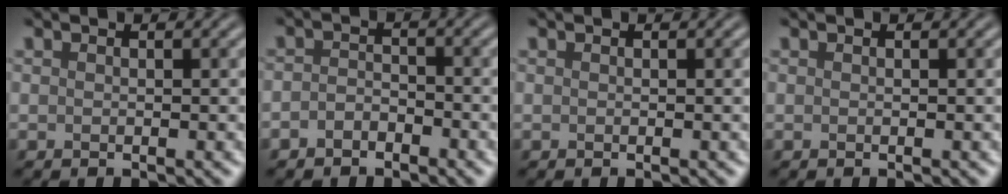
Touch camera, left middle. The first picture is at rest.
{"total": 1.8, "force": [-1.2, 1.1, 0.7], "torque": [-0.013, 0.004, -0.027]}
{"total": 0.0}
{"total": 0.0}